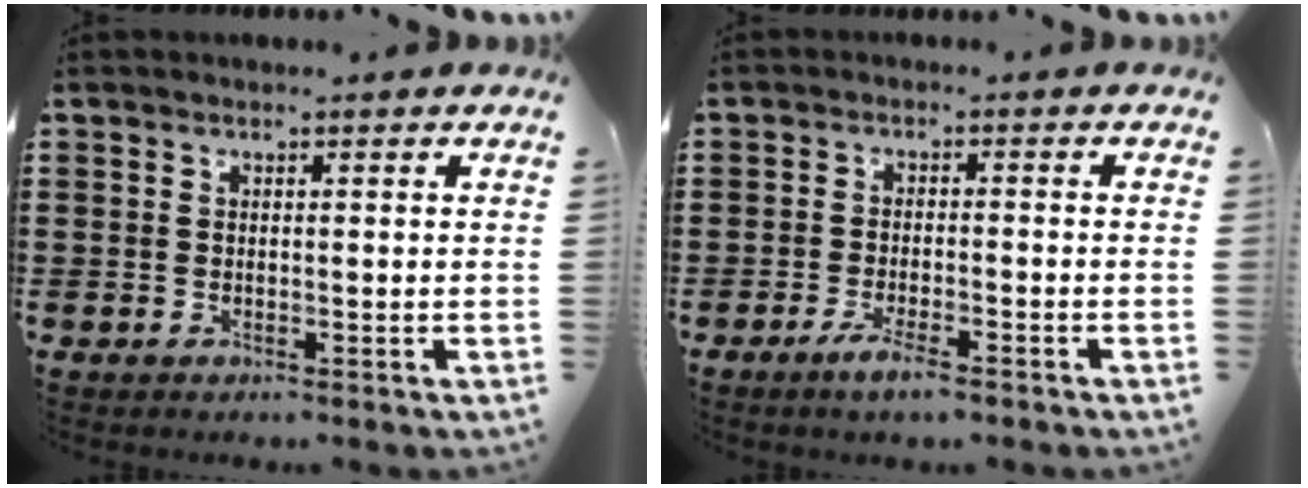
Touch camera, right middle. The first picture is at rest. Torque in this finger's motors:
{"motor_torque": [1.87, -0.27, 0.47, 0.16]}